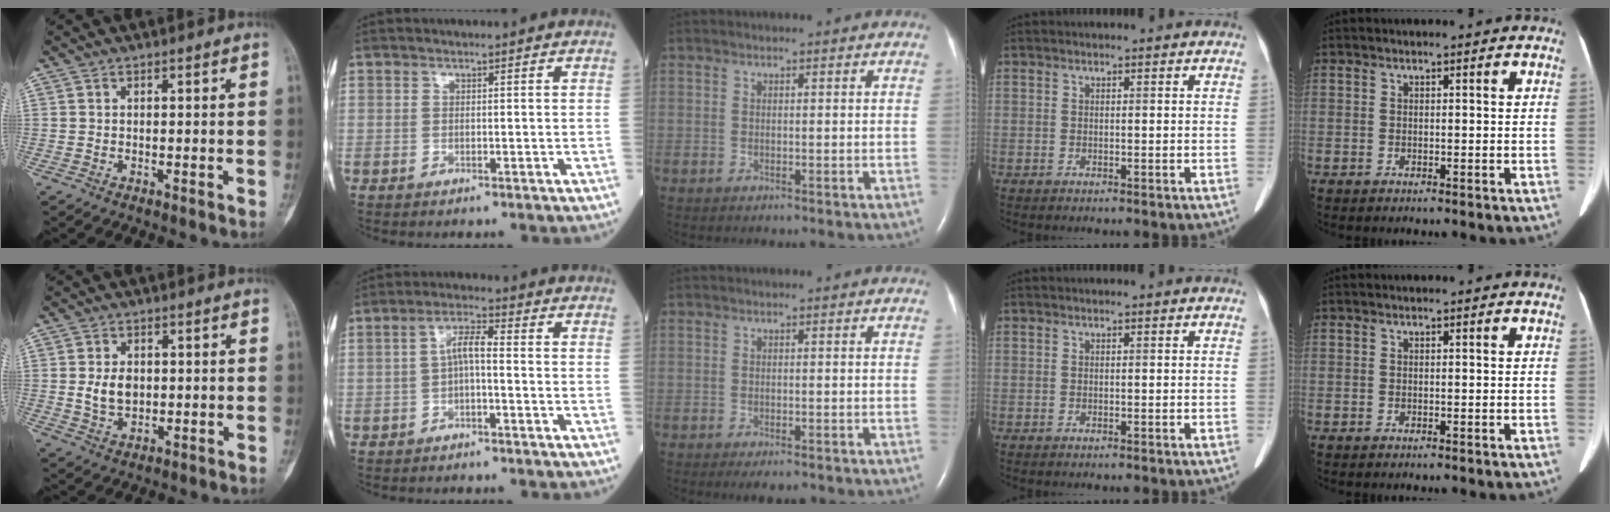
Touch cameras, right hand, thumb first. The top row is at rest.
{"thumb": {"total": 5.3, "force": [0.2, 3.8, 3.8], "torque": [-0.059, -0.004, 0.010]}, "index": {"total": 4.0, "force": [-0.5, 0.9, 3.9], "torque": [-0.070, 0.014, -0.010]}, "middle": {"total": 3.2, "force": [-2.4, 1.0, 1.9], "torque": [-0.023, -0.006, -0.030]}}